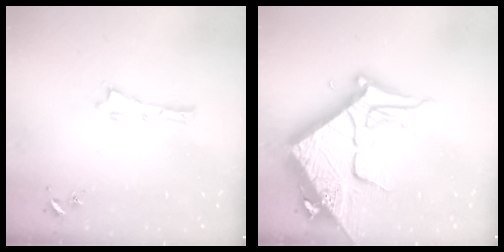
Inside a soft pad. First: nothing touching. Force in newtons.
{"total": 15.4, "press": 15.3, "slide": 1.7}